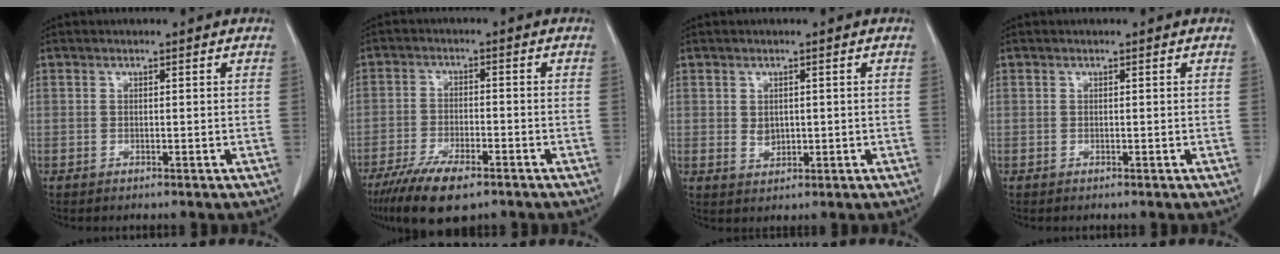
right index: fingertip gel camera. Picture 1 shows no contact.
{"total": 10.2, "force": [-7.0, 3.1, 6.8], "torque": [-0.118, -0.015, -0.117]}
{"total": 2.7, "force": [0.1, 2.1, 1.6], "torque": [-0.029, 0.003, 0.012]}
{"total": 0.0}